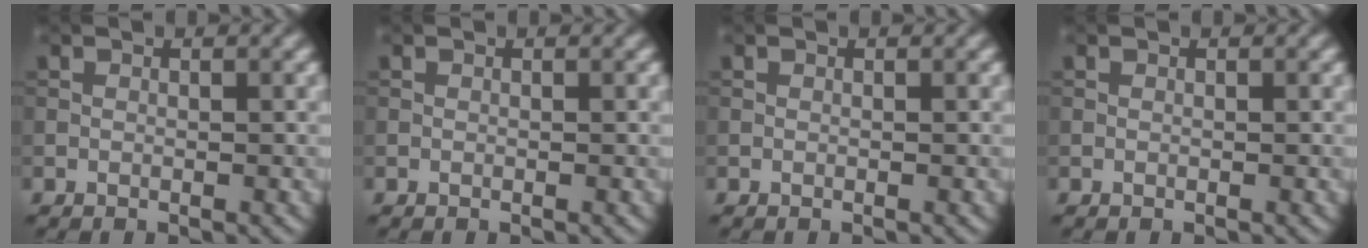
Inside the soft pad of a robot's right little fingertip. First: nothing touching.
{"total": 0.0}
{"total": 0.0}
{"total": 0.0}